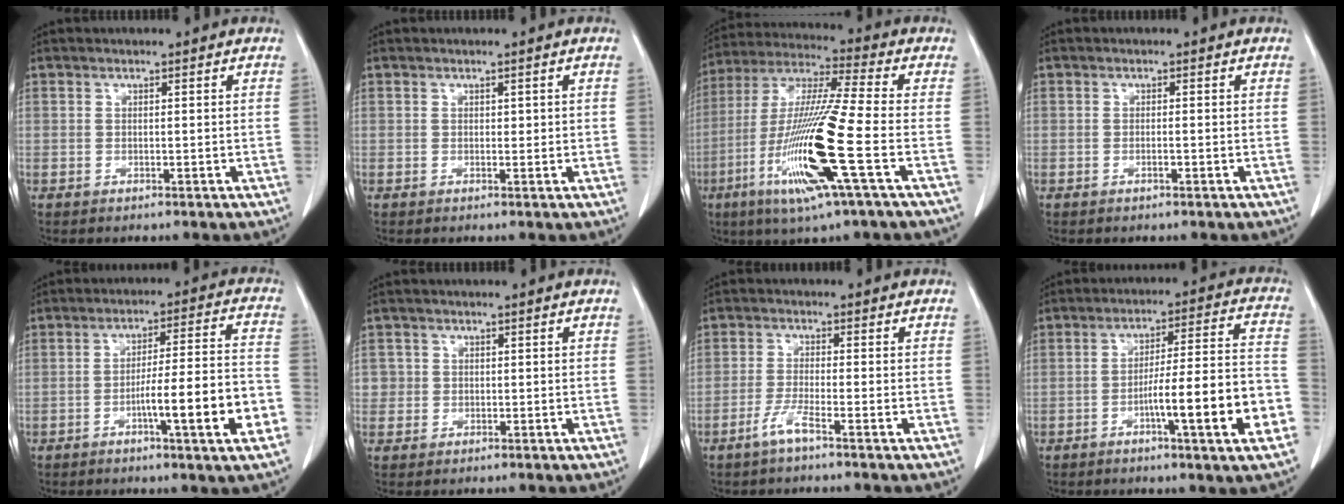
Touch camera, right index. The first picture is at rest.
{"total": 0.9, "force": [0.2, 0.6, 0.6], "torque": [-0.003, 0.001, 0.003]}
{"total": 18.0, "force": [-5.9, -0.4, 17.0], "torque": [-0.358, -0.025, -0.118]}
{"total": 0.7, "force": [-0.4, 0.0, 0.5], "torque": [-0.012, 0.001, -0.003]}
{"total": 13.0, "force": [-4.7, 0.0, 12.2], "torque": [-0.188, 0.004, -0.069]}
{"total": 2.0, "force": [0.0, 2.0, 0.0], "torque": [0.013, 0.007, -0.001]}
{"total": 3.3, "force": [-2.3, -0.3, 2.4], "torque": [-0.052, -0.004, -0.051]}
{"total": 14.0, "force": [-5.0, 0.3, 13.1], "torque": [-0.199, 0.006, -0.073]}